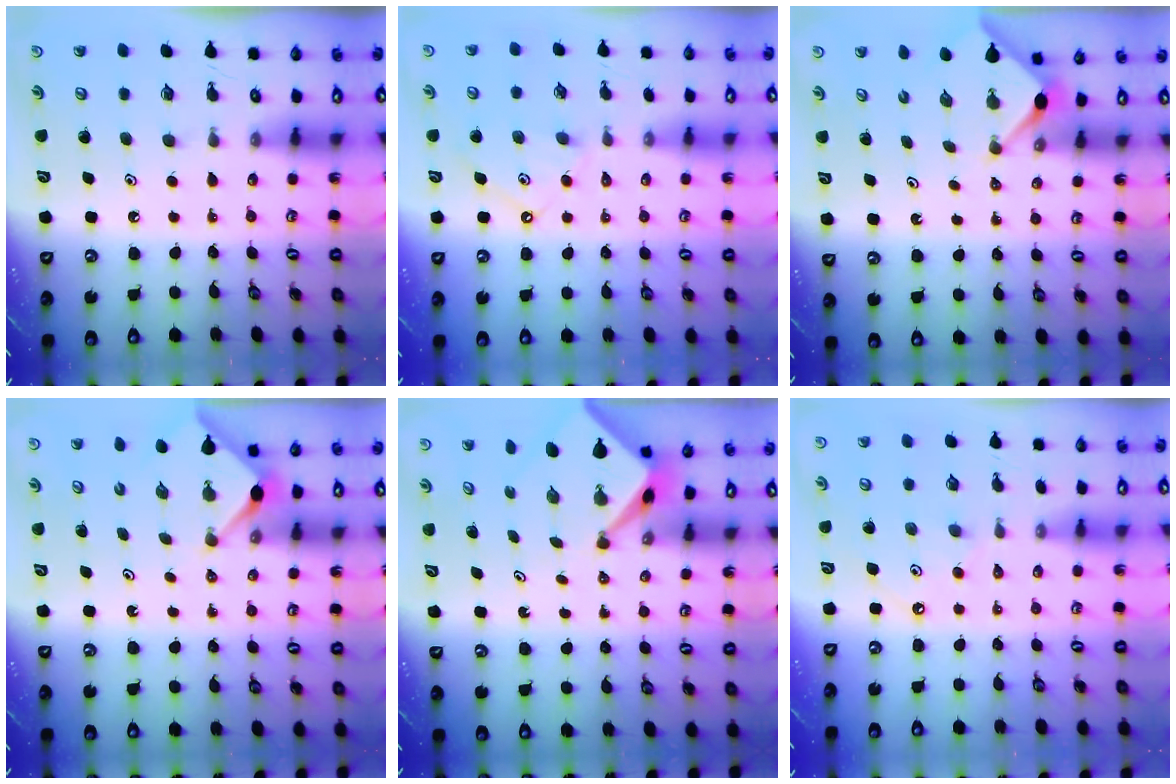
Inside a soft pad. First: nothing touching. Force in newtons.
{"total": 7.2, "press": 7.2, "slide": 0.9}
{"total": 2.9, "press": 2.9, "slide": 0.4}
{"total": 2.9, "press": 2.9, "slide": 0.4}
{"total": 2.4, "press": 2.4, "slide": 0.2}
{"total": 1.6, "press": 1.5, "slide": 0.4}